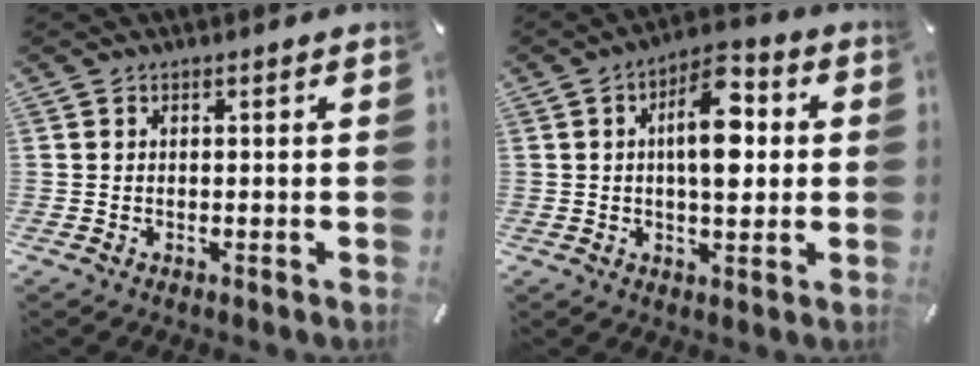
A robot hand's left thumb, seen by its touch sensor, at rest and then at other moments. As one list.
[{"total": 11.8, "force": [1.8, 5.8, 10.1], "torque": [-0.152, -0.002, 0.026]}]